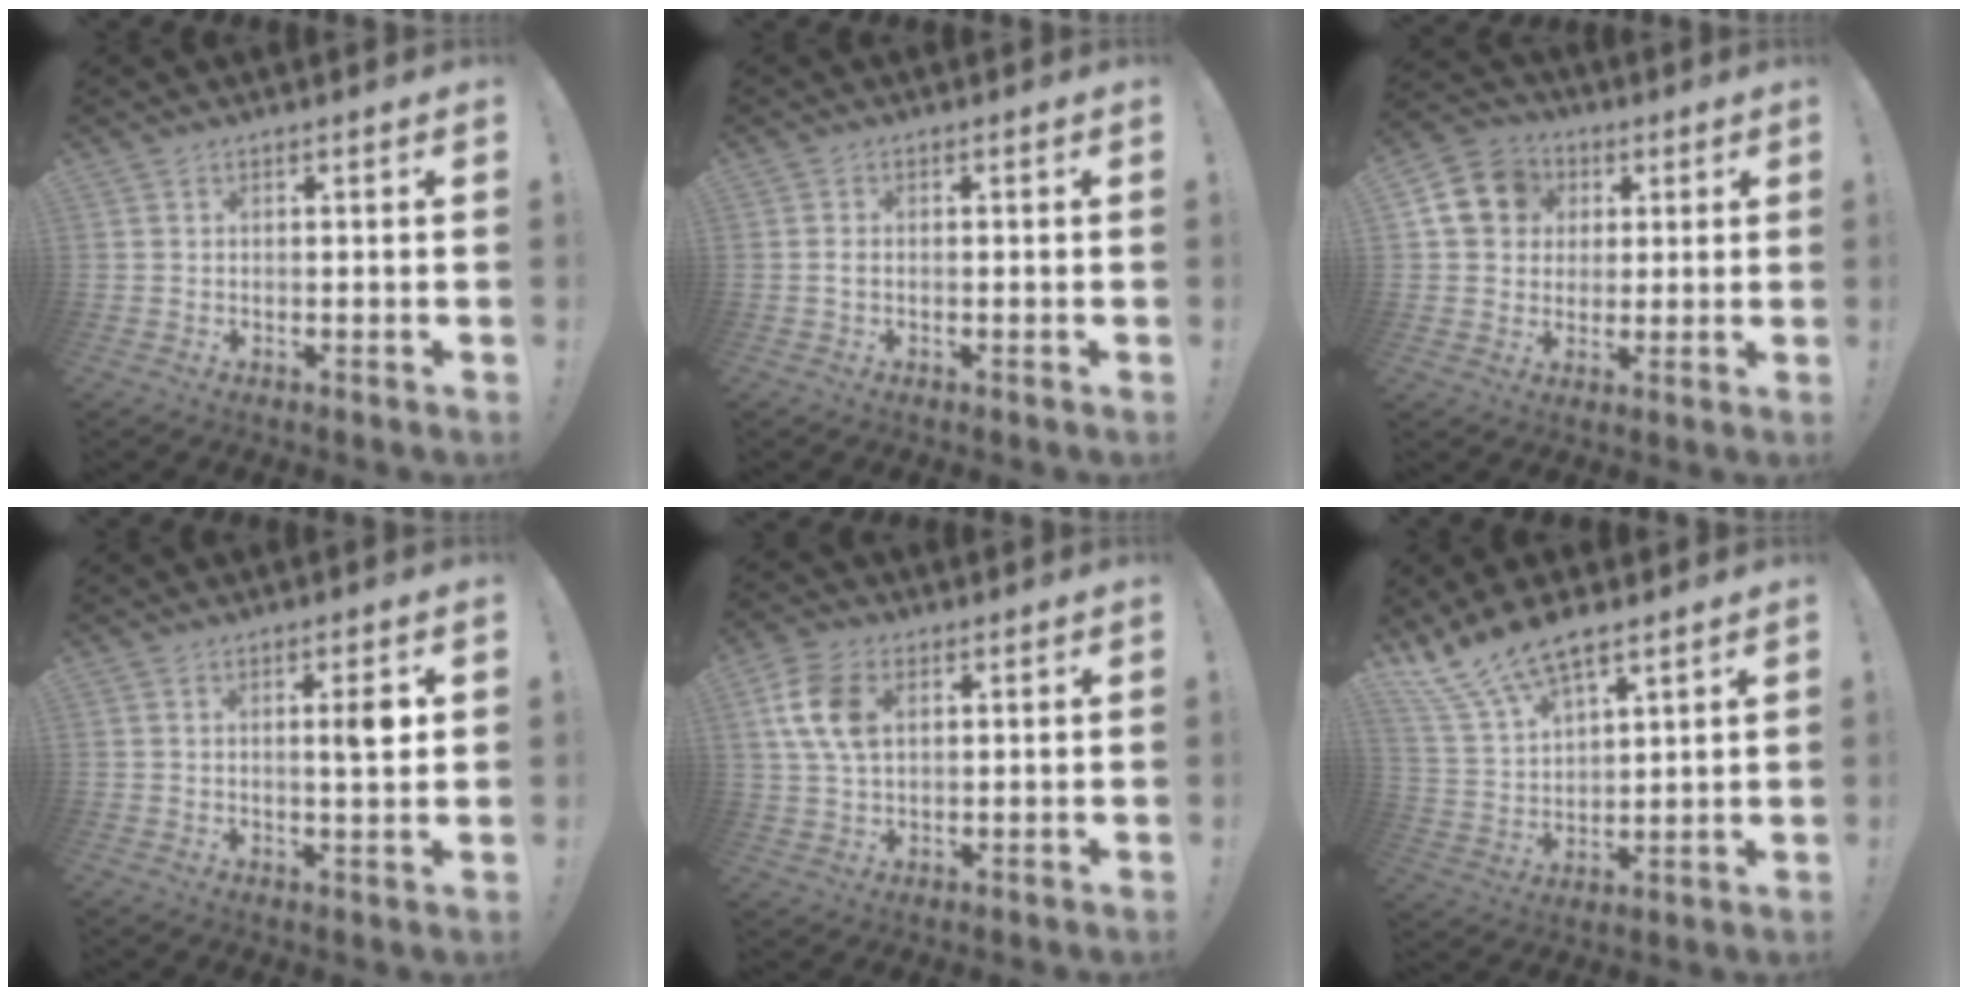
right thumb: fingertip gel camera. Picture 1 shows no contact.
{"total": 0.9, "force": [-0.2, 0.5, 0.7], "torque": [-0.013, 0.003, -0.004]}
{"total": 13.1, "force": [3.9, 11.2, 5.6], "torque": [-0.078, -0.001, 0.083]}
{"total": 5.3, "force": [1.3, 0.9, 5.0], "torque": [-0.074, -0.008, 0.013]}
{"total": 11.5, "force": [3.2, 7.8, 7.8], "torque": [-0.160, 0.009, 0.065]}
{"total": 12.9, "force": [10.1, 4.9, 6.2], "torque": [-0.132, -0.059, 0.191]}